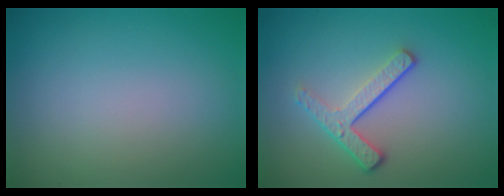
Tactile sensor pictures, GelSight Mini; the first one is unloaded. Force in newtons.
{"total": 3.5, "press": 2.5, "slide": 2.5}